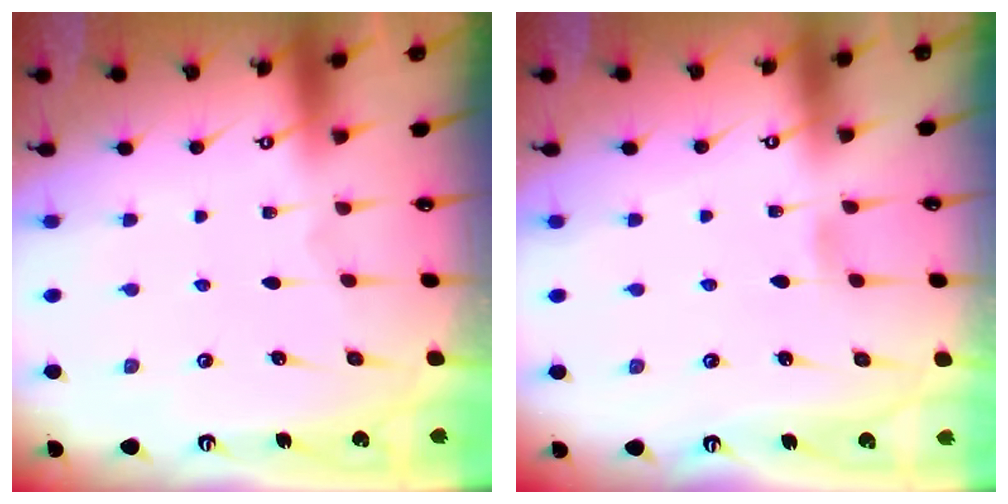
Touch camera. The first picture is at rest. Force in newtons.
{"total": 3.1, "press": 3.1, "slide": 0.4}